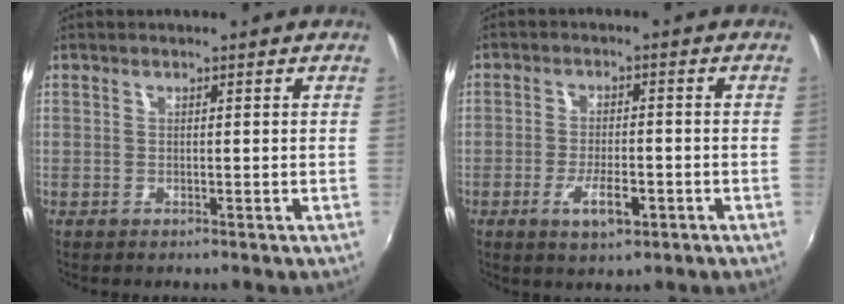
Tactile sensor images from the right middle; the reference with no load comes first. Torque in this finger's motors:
{"motor_torque": [1.07, -1.07, 0.11, 0.08]}